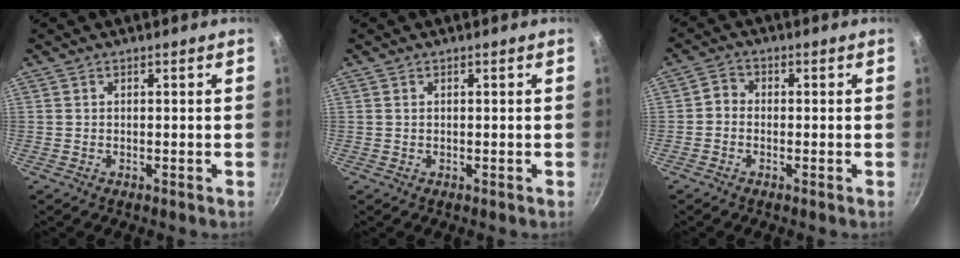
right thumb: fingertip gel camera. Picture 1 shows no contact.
{"total": 0.0}
{"total": 2.3, "force": [-1.0, 1.8, 0.9], "torque": [-0.015, 0.013, -0.028]}